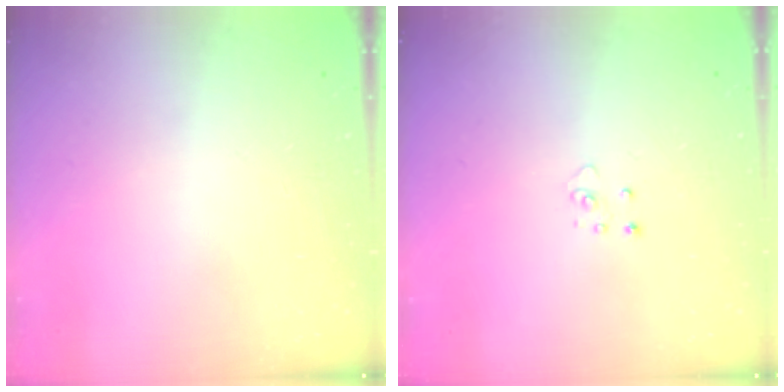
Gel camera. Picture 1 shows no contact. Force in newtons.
{"total": 3.4, "press": 3.4, "slide": 0.1}